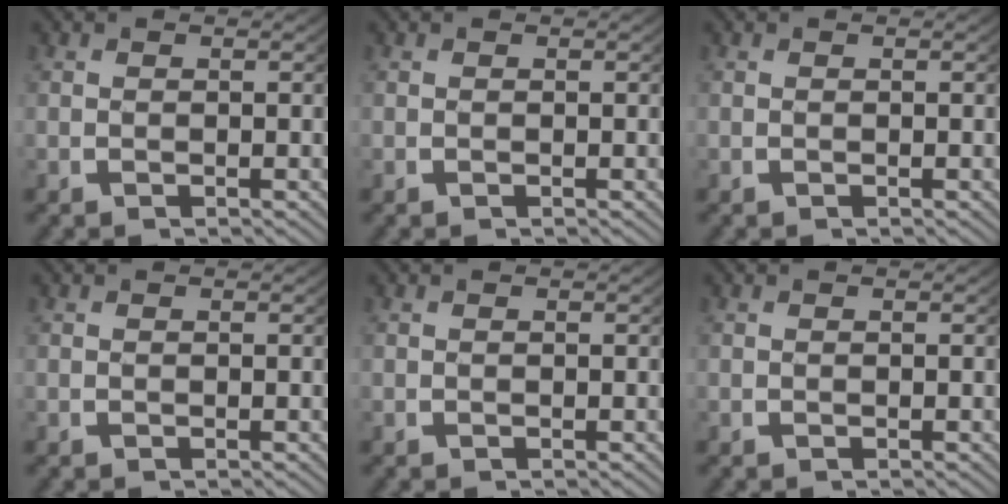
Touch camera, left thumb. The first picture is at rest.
{"total": 0.0}
{"total": 0.0}
{"total": 0.0}
{"total": 0.0}
{"total": 0.0}